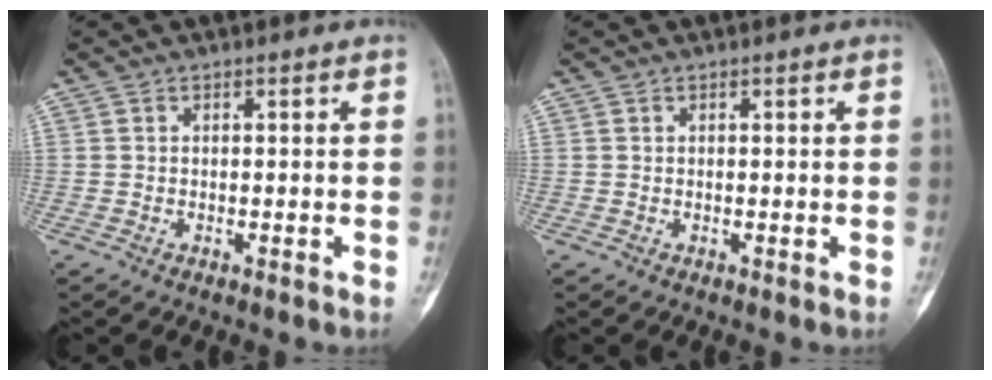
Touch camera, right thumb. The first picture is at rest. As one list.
[{"total": 0.0}]